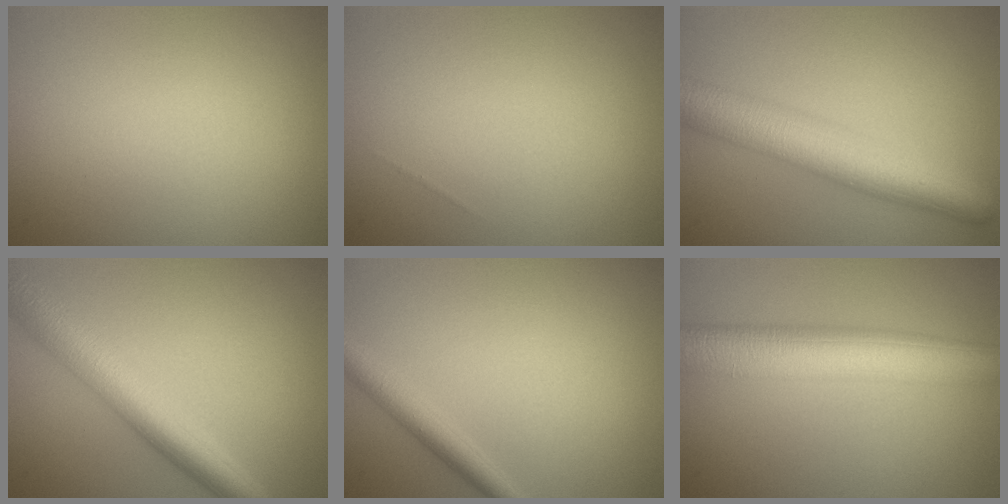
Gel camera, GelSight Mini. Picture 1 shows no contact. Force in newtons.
{"total": 0.0}
{"total": 7.4, "press": 7.4, "slide": 0.1}
{"total": 6.5, "press": 6.5, "slide": 0.0}
{"total": 2.6, "press": 2.6, "slide": 0.1}
{"total": 8.1, "press": 8.1, "slide": 0.4}